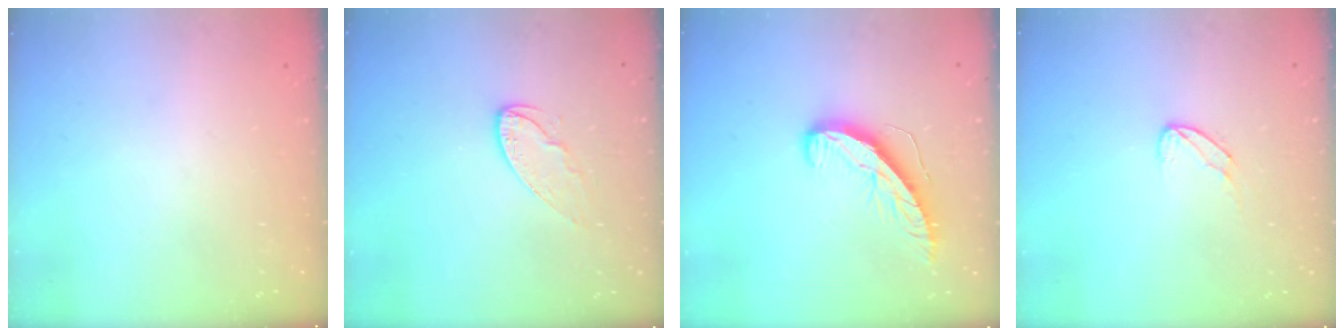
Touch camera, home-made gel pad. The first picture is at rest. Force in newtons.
{"total": 7.6, "press": 7.6, "slide": 0.4}
{"total": 9.7, "press": 9.7, "slide": 0.3}
{"total": 6.1, "press": 6.1, "slide": 0.6}